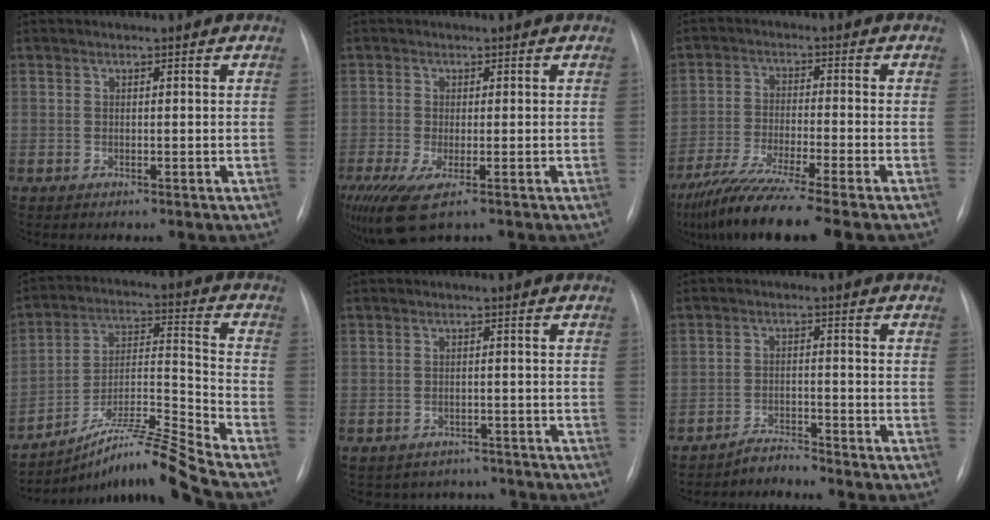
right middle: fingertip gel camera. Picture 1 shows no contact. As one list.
[{"total": 8.2, "force": [-4.9, 2.1, 6.2], "torque": [-0.122, -0.025, -0.088]}, {"total": 13.4, "force": [-10.5, -0.5, 8.3], "torque": [-0.151, -0.047, -0.175]}, {"total": 13.9, "force": [-12.1, -3.2, 6.1], "torque": [-0.105, 0.003, -0.214]}, {"total": 6.5, "force": [-5.8, 2.8, -0.2], "torque": [0.008, 0.022, -0.067]}, {"total": 2.6, "force": [-2.5, -0.3, -0.4], "torque": [0.012, -0.015, -0.044]}]